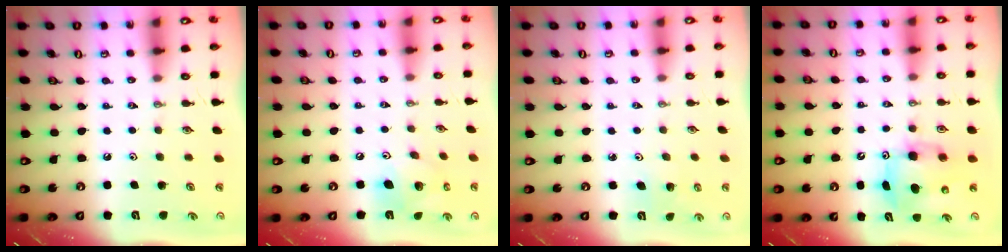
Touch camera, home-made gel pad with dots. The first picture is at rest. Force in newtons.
{"total": 14.4, "press": 14.2, "slide": 2.4}
{"total": 2.9, "press": 2.9, "slide": 0.3}
{"total": 8.2, "press": 8.0, "slide": 1.8}